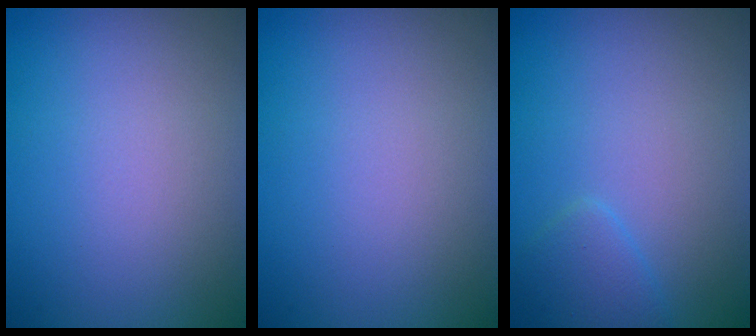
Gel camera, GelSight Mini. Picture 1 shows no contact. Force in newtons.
{"total": 0.0}
{"total": 1.7, "press": 1.7, "slide": 0.1}